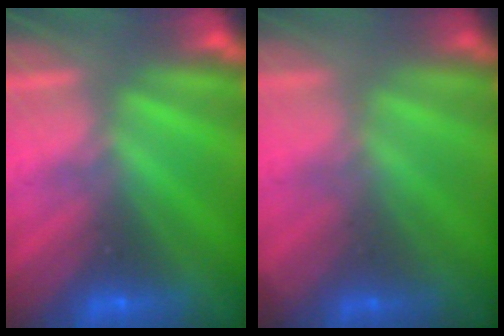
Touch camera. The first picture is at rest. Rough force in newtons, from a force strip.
{"total": 1.8}